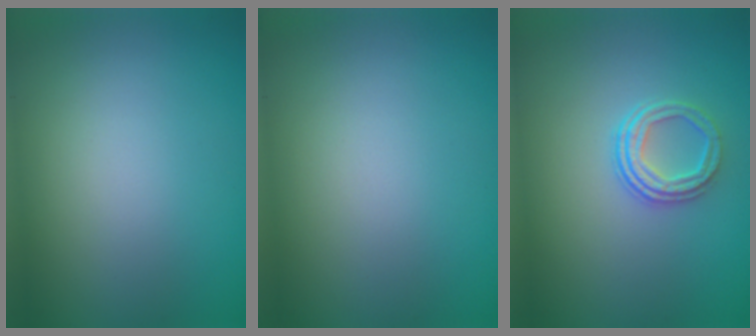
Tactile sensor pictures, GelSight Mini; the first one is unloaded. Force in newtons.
{"total": 0.0}
{"total": 3.0, "press": 2.3, "slide": 1.9}